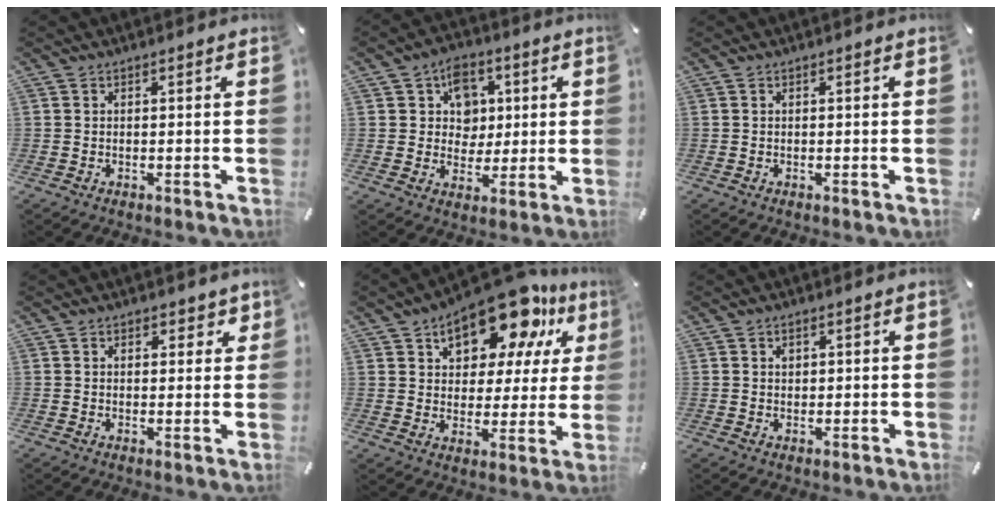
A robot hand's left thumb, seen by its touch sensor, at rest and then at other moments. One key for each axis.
{"total": 9.2, "fx": 2.5, "fy": 8.3, "fz": 3.2, "tx": -0.041, "ty": -0.005, "tz": 0.046}
{"total": 0.0}
{"total": 2.9, "fx": 1.3, "fy": 2.3, "fz": 1.2, "tx": 0.003, "ty": -0.006, "tz": 0.014}
{"total": 17.0, "fx": 11.8, "fy": 8.3, "fz": 9.0, "tx": -0.142, "ty": -0.076, "tz": 0.202}
{"total": 1.5, "fx": 0.5, "fy": 1.3, "fz": 0.6, "tx": -0.005, "ty": 0.001, "tz": 0.007}